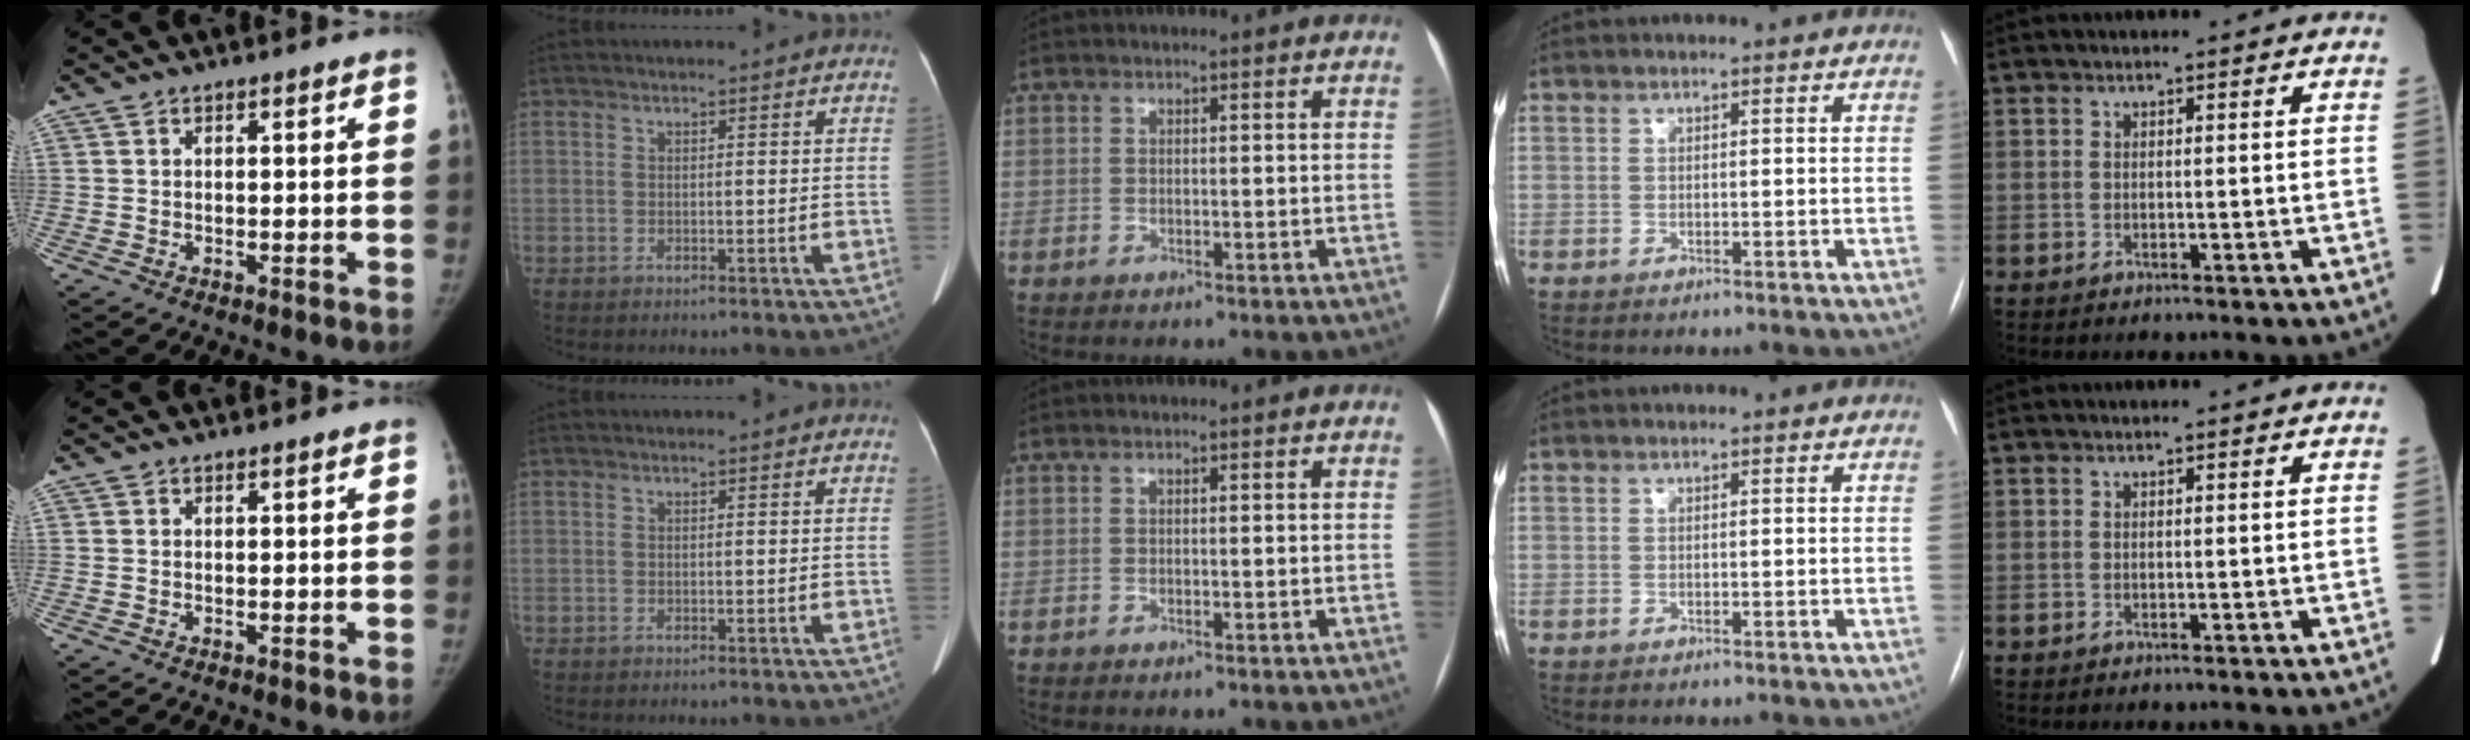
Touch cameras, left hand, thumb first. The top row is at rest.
{}